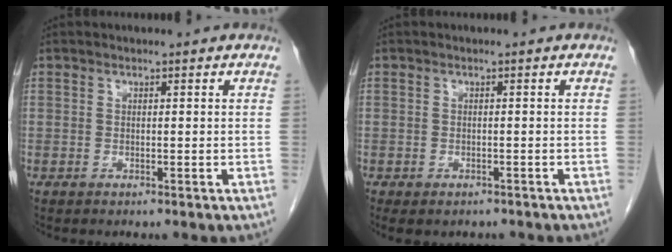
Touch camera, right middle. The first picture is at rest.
{"total": 3.9, "force": [-3.2, 2.0, 1.3], "torque": [-0.013, -0.001, -0.038]}